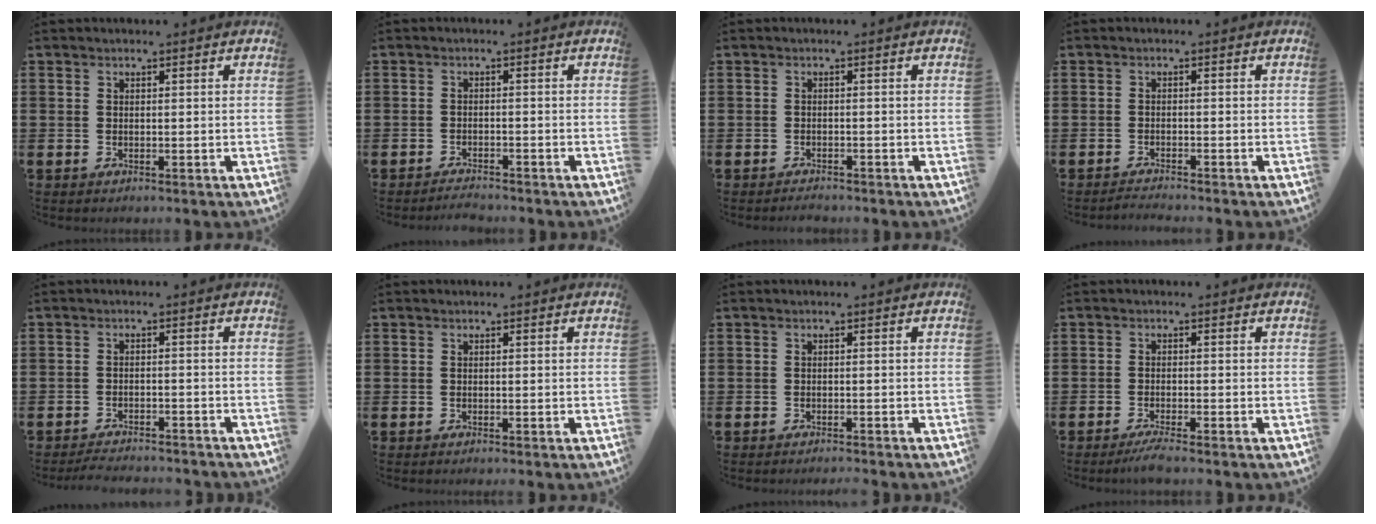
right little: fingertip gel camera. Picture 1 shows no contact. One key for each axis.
{"total": 1.6, "fx": -1.6, "fy": 0.0, "fz": 0.0, "tx": -0.005, "ty": 0.003, "tz": -0.032}
{"total": 1.0, "fx": -1.0, "fy": 0.1, "fz": 0.0, "tx": -0.004, "ty": -0.001, "tz": -0.021}
{"total": 1.1, "fx": -1.1, "fy": -0.1, "fz": 0.1, "tx": -0.005, "ty": -0.001, "tz": -0.021}
{"total": 2.2, "fx": -2.2, "fy": 0.0, "fz": 0.1, "tx": -0.006, "ty": 0.004, "tz": -0.045}
{"total": 0.0}
{"total": 0.8, "fx": -0.7, "fy": -0.1, "fz": 0.1, "tx": -0.001, "ty": -0.001, "tz": -0.015}
{"total": 2.1, "fx": -1.5, "fy": 0.1, "fz": 1.5, "tx": -0.025, "ty": 0.001, "tz": -0.028}